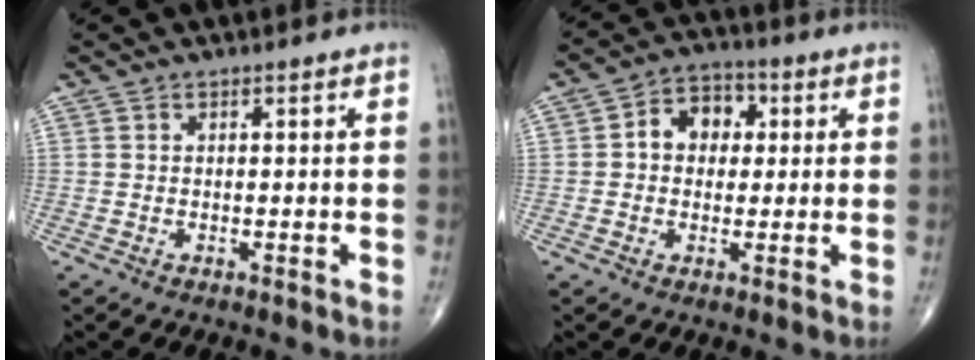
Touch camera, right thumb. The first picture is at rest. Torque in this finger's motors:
{"motor_torque": [0.97, 1.00, 0.95, 0.09, 0.07]}